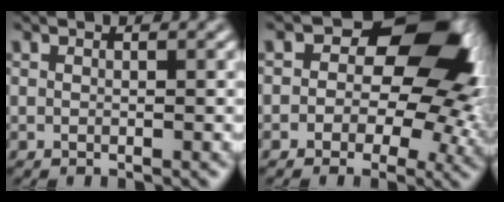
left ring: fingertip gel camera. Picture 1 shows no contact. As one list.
[{"total": 12.7, "force": [2.2, 8.2, 9.4], "torque": [-0.098, 0.008, 0.028]}]